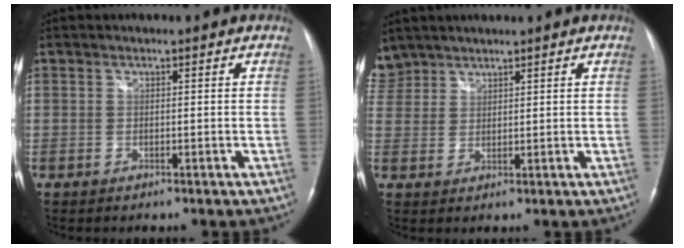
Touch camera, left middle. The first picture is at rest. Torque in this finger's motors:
{"motor_torque": [0.03, -0.37, 0.01, -0.05]}